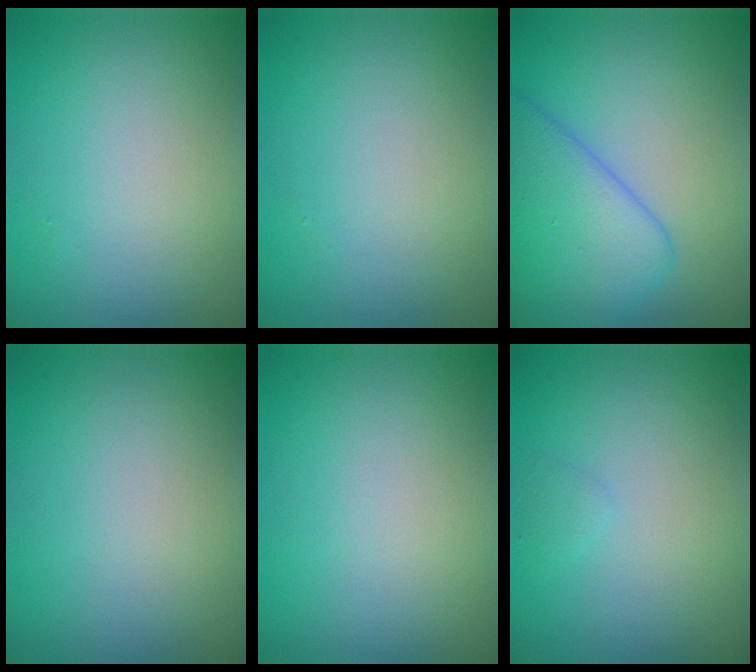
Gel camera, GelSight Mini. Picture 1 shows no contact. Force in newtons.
{"total": 0.0}
{"total": 6.1, "press": 6.1, "slide": 0.1}
{"total": 0.0}
{"total": 0.0}
{"total": 0.6, "press": 0.6, "slide": 0.1}